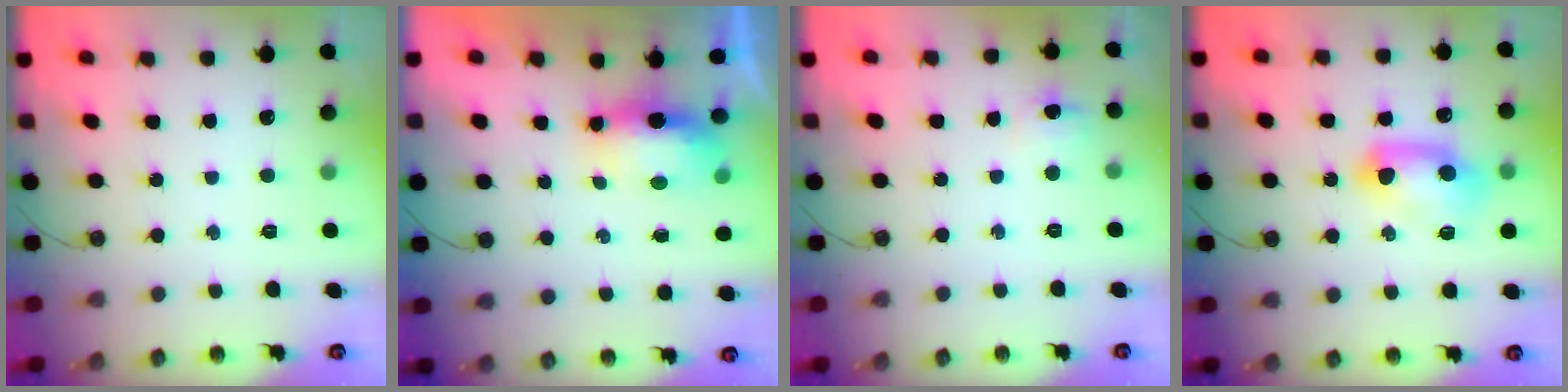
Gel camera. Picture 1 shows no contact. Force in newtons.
{"total": 15.1, "press": 9.0, "slide": 12.1}
{"total": 5.0, "press": 4.5, "slide": 2.2}
{"total": 12.0, "press": 12.0, "slide": 1.2}